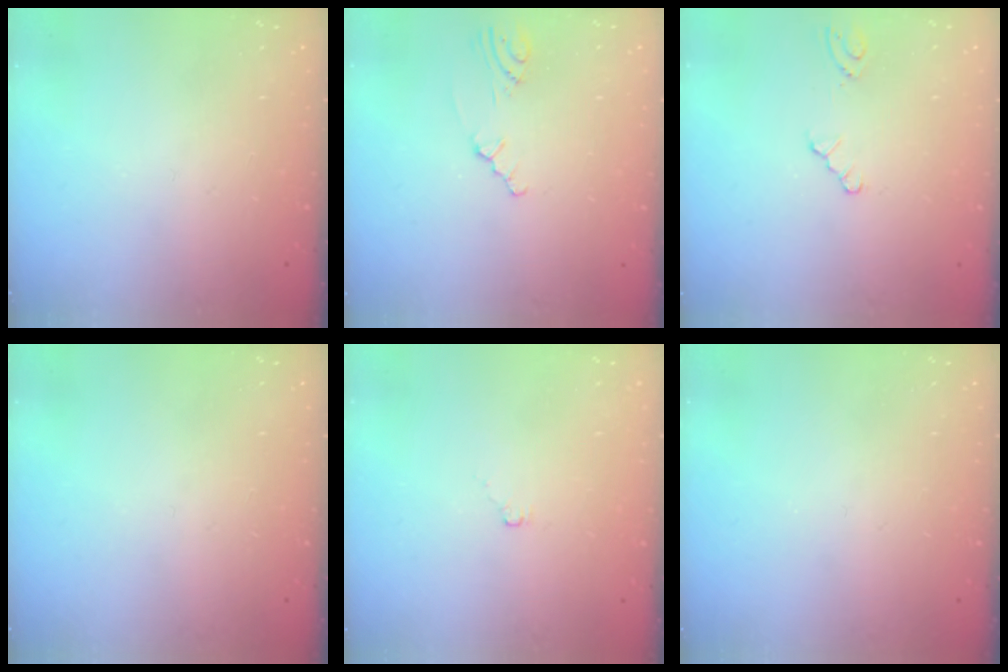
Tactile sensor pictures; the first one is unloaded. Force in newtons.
{"total": 1.4, "press": 1.3, "slide": 0.4}
{"total": 2.1, "press": 2.1, "slide": 0.3}
{"total": 0.0}
{"total": 2.4, "press": 2.4, "slide": 0.4}
{"total": 0.0}